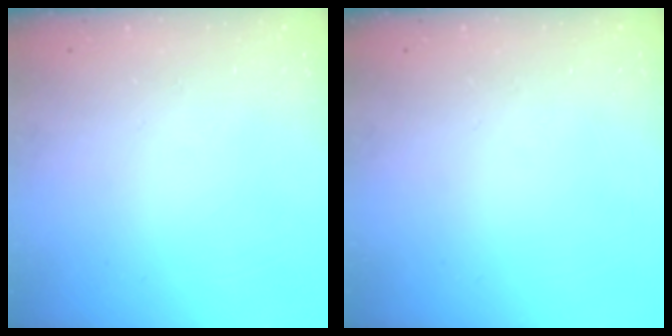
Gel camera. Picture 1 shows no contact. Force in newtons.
{"total": 0.0}